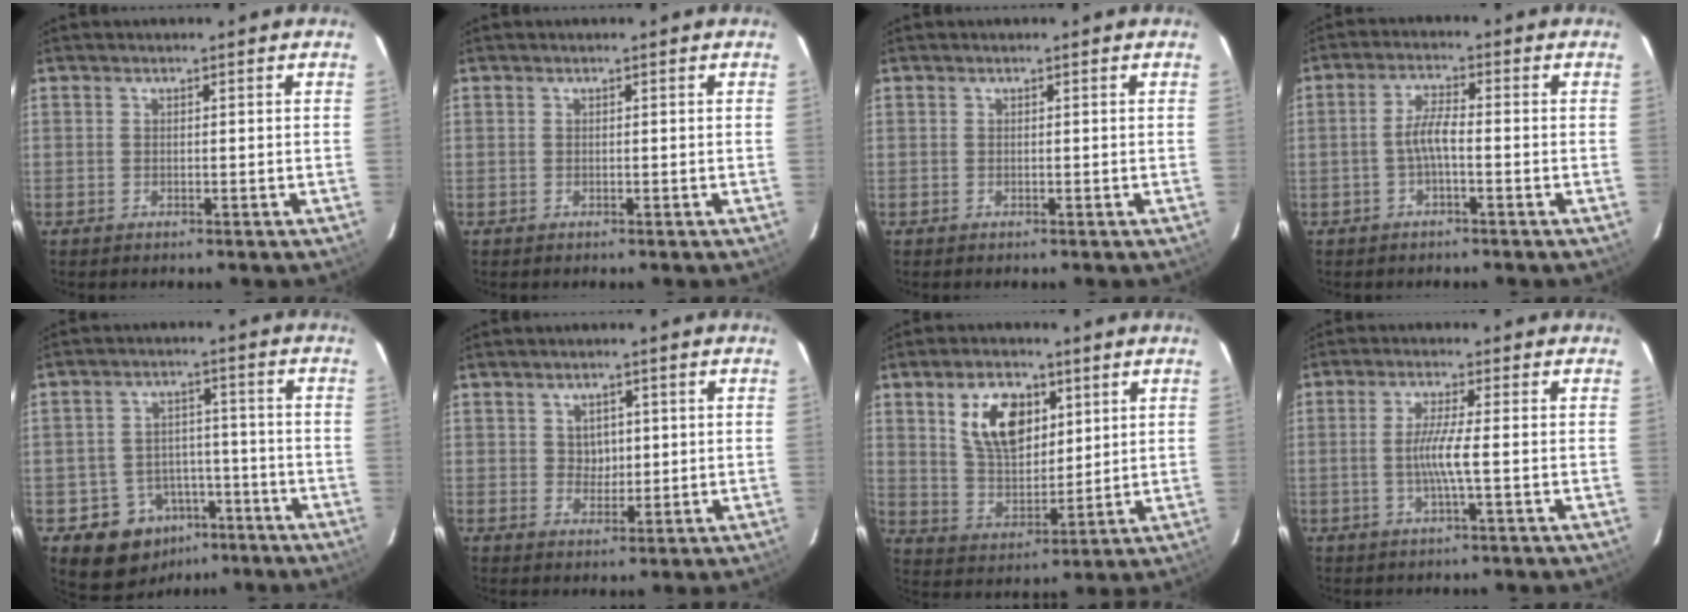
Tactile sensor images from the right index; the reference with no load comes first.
{"total": 0.0}
{"total": 0.0}
{"total": 3.7, "force": [-1.2, 0.6, 3.4], "torque": [-0.072, 0.008, -0.025]}
{"total": 10.3, "force": [-5.9, 8.1, 2.3], "torque": [-0.055, 0.032, -0.065]}
{"total": 3.3, "force": [0.7, 2.9, 1.4], "torque": [-0.018, 0.007, 0.015]}
{"total": 11.8, "force": [4.9, 6.8, 8.3], "torque": [-0.147, 0.013, 0.101]}
{"total": 5.6, "force": [-1.2, -0.5, 5.4], "torque": [-0.105, -0.004, -0.023]}